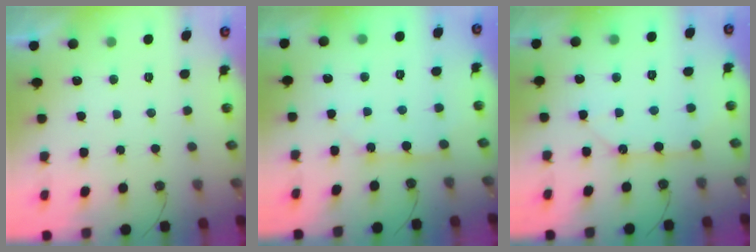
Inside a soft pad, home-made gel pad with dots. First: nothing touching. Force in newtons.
{"total": 5.2, "press": 5.2, "slide": 0.5}
{"total": 9.3, "press": 9.3, "slide": 0.6}